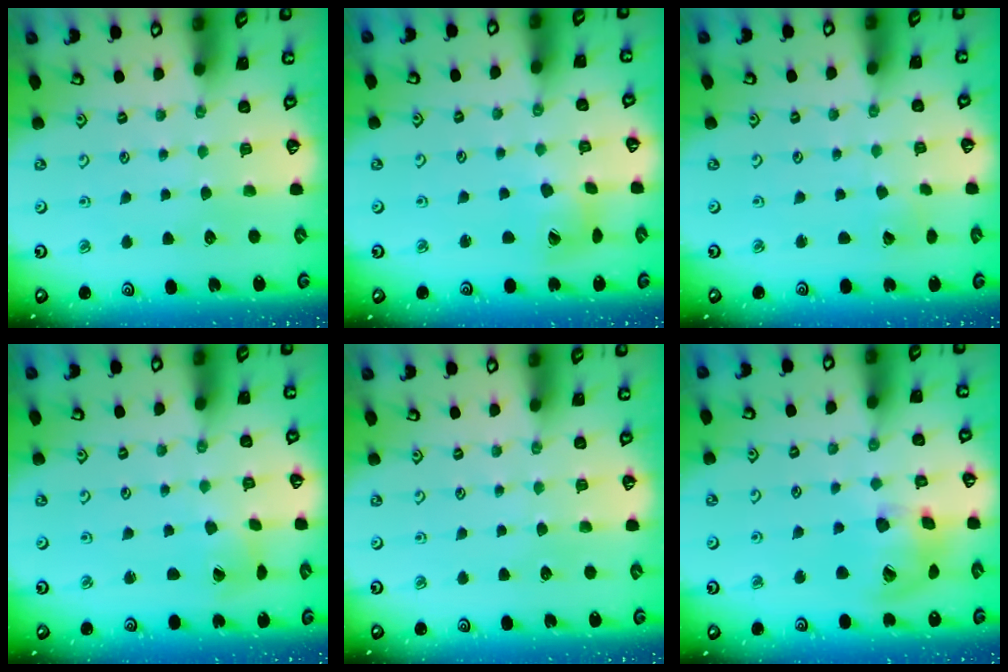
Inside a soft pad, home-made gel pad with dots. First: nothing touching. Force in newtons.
{"total": 8.7, "press": 8.6, "slide": 0.9}
{"total": 2.4, "press": 2.4, "slide": 0.2}
{"total": 1.6, "press": 1.5, "slide": 0.3}
{"total": 0.0}
{"total": 15.7, "press": 15.5, "slide": 2.3}